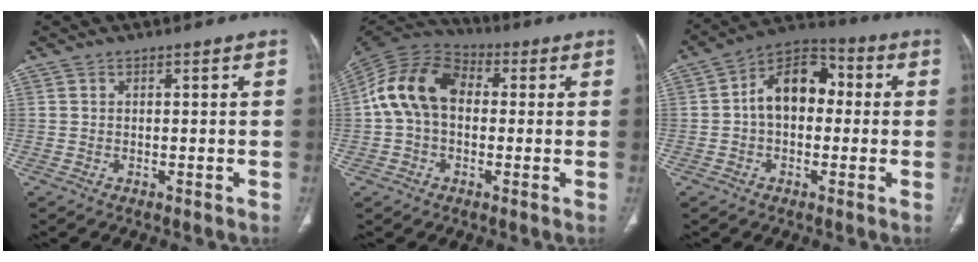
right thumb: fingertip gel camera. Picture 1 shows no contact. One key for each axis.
{"total": 13.8, "fx": 0.9, "fy": 9.8, "fz": 9.7, "tx": -0.176, "ty": 0.036, "tz": 0.002}
{"total": 12.1, "fx": 0.6, "fy": 8.1, "fz": 8.9, "tx": -0.120, "ty": 0.036, "tz": -0.005}